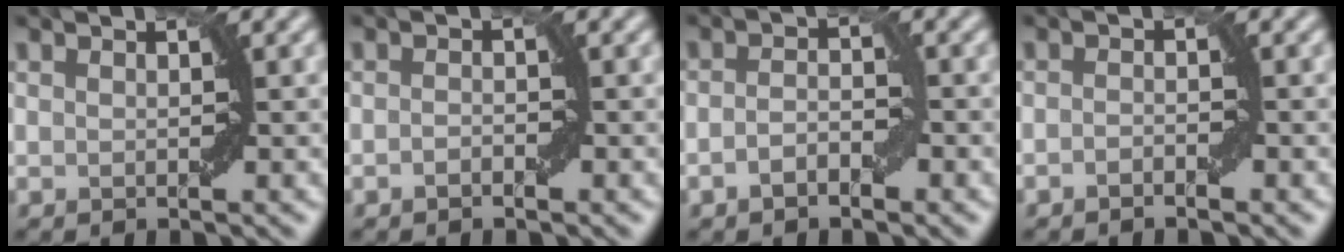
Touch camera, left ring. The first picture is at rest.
{"total": 0.8, "force": [-0.5, 0.3, 0.6], "torque": [-0.011, 0.003, -0.008]}
{"total": 2.1, "force": [-1.0, 1.0, 1.6], "torque": [-0.030, 0.003, -0.021]}
{"total": 0.9, "force": [-0.7, 0.2, 0.6], "torque": [-0.010, 0.004, -0.011]}